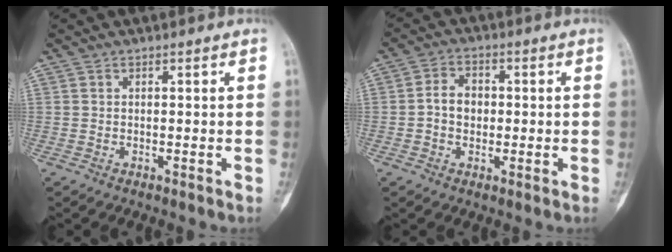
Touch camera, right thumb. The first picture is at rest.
{"total": 5.0, "force": [-0.2, 3.8, 3.2], "torque": [-0.042, 0.015, -0.011]}